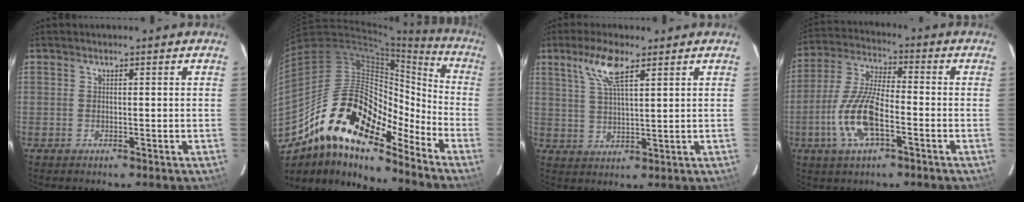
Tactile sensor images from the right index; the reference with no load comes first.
{"total": 21.5, "force": [-15.1, 7.5, 13.3], "torque": [-0.227, -0.015, -0.282]}
{"total": 7.0, "force": [4.1, 1.7, 5.4], "torque": [-0.110, 0.007, 0.082]}
{"total": 12.3, "force": [-4.5, 4.2, 10.7], "torque": [-0.231, -0.002, -0.089]}